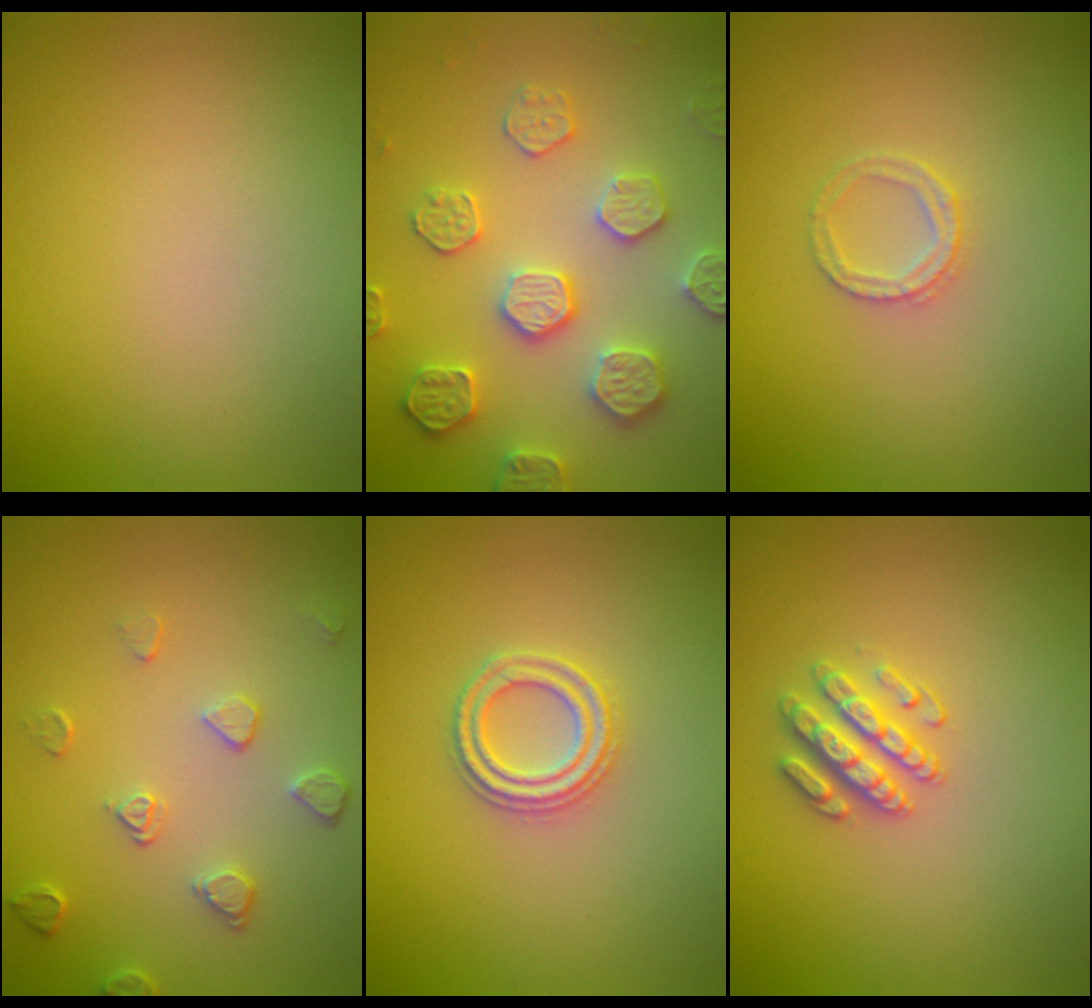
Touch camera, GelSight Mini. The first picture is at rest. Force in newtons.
{"total": 4.6, "press": 4.5, "slide": 0.8}
{"total": 1.6, "press": 1.6, "slide": 0.2}
{"total": 2.1, "press": 1.4, "slide": 1.5}
{"total": 2.4, "press": 2.3, "slide": 0.5}
{"total": 2.6, "press": 2.5, "slide": 0.7}